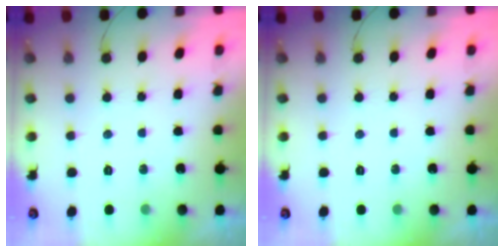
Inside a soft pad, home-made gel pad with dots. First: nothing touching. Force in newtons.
{"total": 0.0}